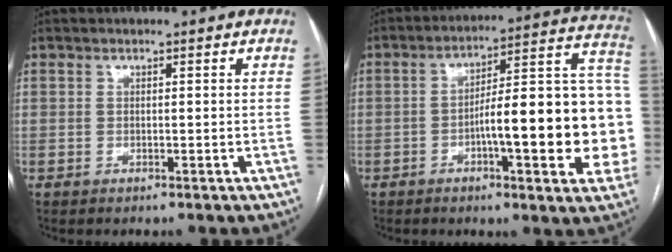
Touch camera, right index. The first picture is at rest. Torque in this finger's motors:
{"motor_torque": [1.02, -0.45, 0.50, 0.13]}